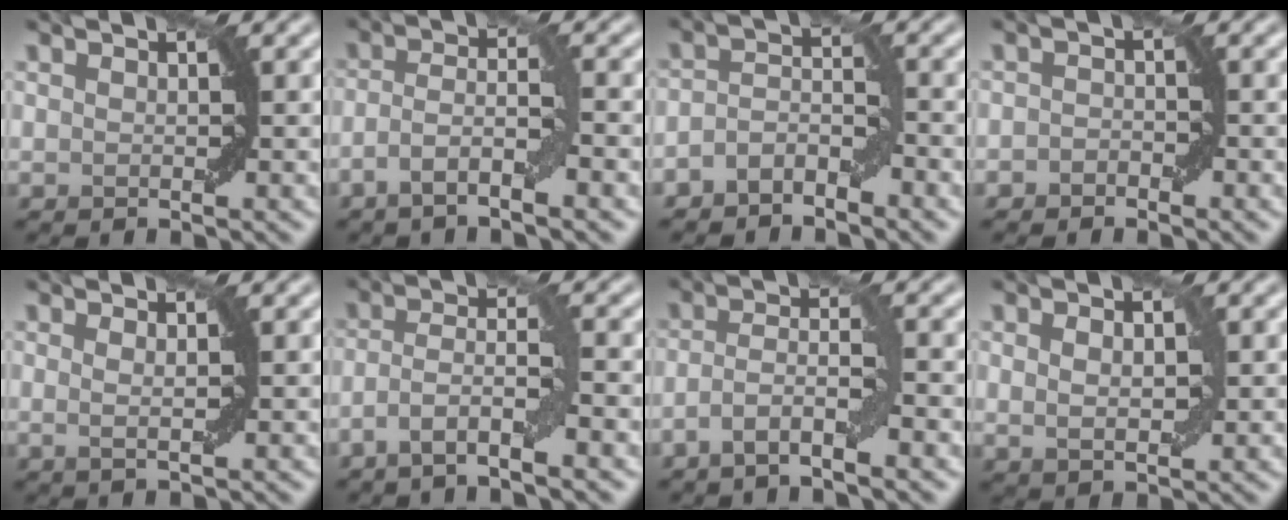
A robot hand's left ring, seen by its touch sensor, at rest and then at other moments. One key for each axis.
{"total": 3.6, "fx": -1.9, "fy": 0.4, "fz": 3.0, "tx": -0.057, "ty": 0.007, "tz": -0.045}
{"total": 2.4, "fx": -1.9, "fy": 1.0, "fz": 1.1, "tx": -0.023, "ty": 0.013, "tz": -0.039}
{"total": 1.1, "fx": -0.8, "fy": 0.7, "fz": 0.3, "tx": -0.006, "ty": 0.004, "tz": -0.015}
{"total": 1.2, "fx": 0.3, "fy": 0.2, "fz": 1.2, "tx": -0.020, "ty": -0.001, "tz": 0.004}
{"total": 4.0, "fx": -2.2, "fy": 0.4, "fz": 3.4, "tx": -0.063, "ty": 0.006, "tz": -0.050}
{"total": 3.4, "fx": -1.8, "fy": 0.4, "fz": 2.8, "tx": -0.054, "ty": 0.008, "tz": -0.043}
{"total": 2.5, "fx": 0.5, "fy": 1.4, "fz": 2.0, "tx": -0.034, "ty": -0.001, "tz": 0.012}